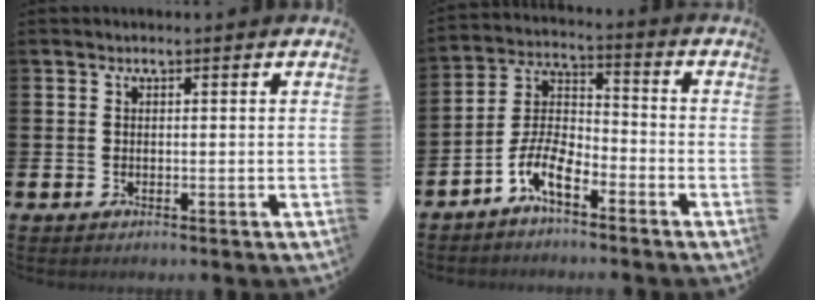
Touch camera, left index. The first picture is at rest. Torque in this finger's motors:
{"motor_torque": [1.26, 0.88, 0.22, 0.21]}